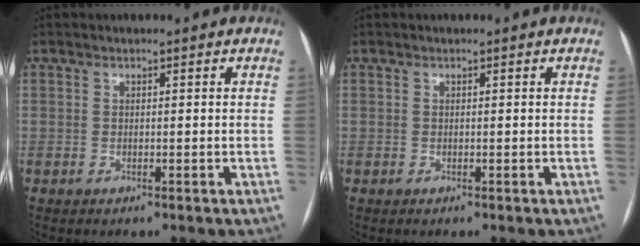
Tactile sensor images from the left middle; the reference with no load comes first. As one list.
[{"total": 0.0}]